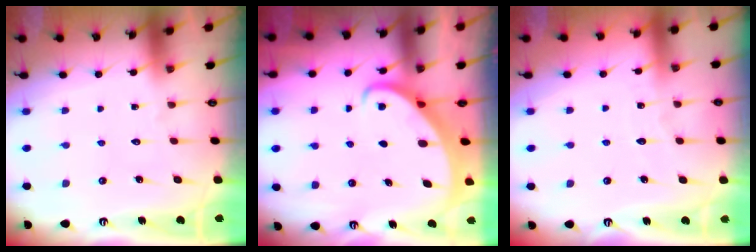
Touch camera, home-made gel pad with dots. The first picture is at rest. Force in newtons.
{"total": 2.6, "press": 2.6, "slide": 0.3}
{"total": 2.3, "press": 2.3, "slide": 0.3}